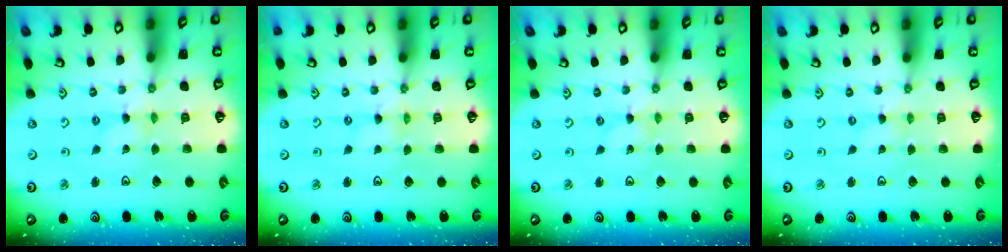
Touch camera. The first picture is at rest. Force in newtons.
{"total": 0.5, "press": 0.5, "slide": 0.2}
{"total": 0.0}
{"total": 0.0}